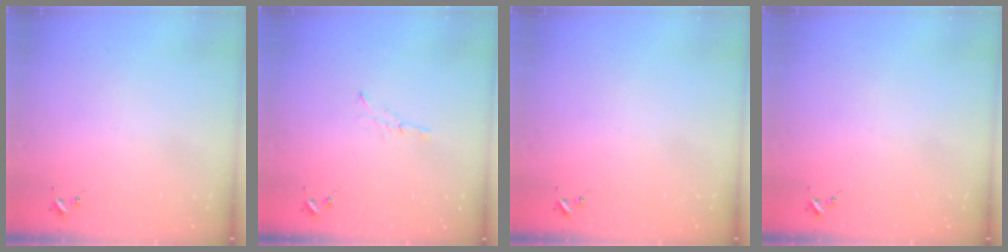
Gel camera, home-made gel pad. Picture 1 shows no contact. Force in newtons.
{"total": 2.8, "press": 2.8, "slide": 0.3}
{"total": 0.0}
{"total": 0.0}